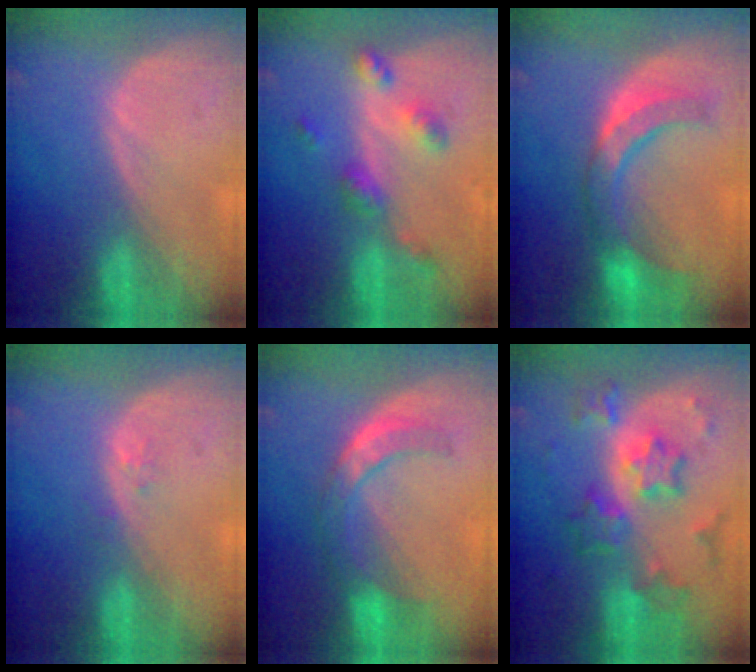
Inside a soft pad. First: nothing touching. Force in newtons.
{"total": 6.2, "press": 5.5, "slide": 3.0}
{"total": 7.9, "press": 7.9, "slide": 0.2}
{"total": 0.9, "press": 0.9, "slide": 0.2}
{"total": 7.6, "press": 6.4, "slide": 4.0}
{"total": 9.1, "press": 9.1, "slide": 0.8}